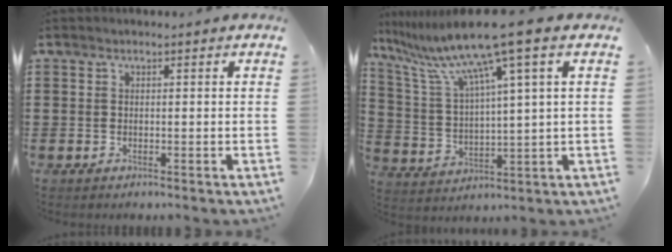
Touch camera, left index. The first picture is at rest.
{"total": 11.7, "force": [7.9, -0.3, 8.6], "torque": [-0.198, -0.034, 0.127]}